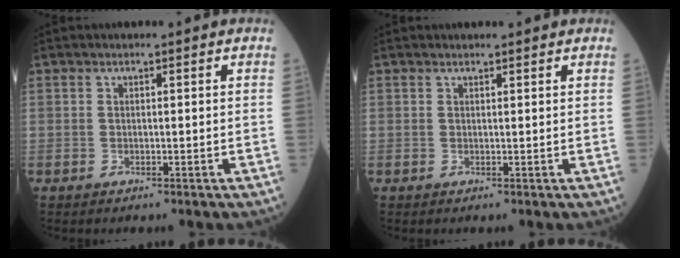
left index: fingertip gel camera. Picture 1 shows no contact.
{"total": 2.1, "force": [2.0, 0.3, 0.6], "torque": [-0.013, 0.010, 0.022]}